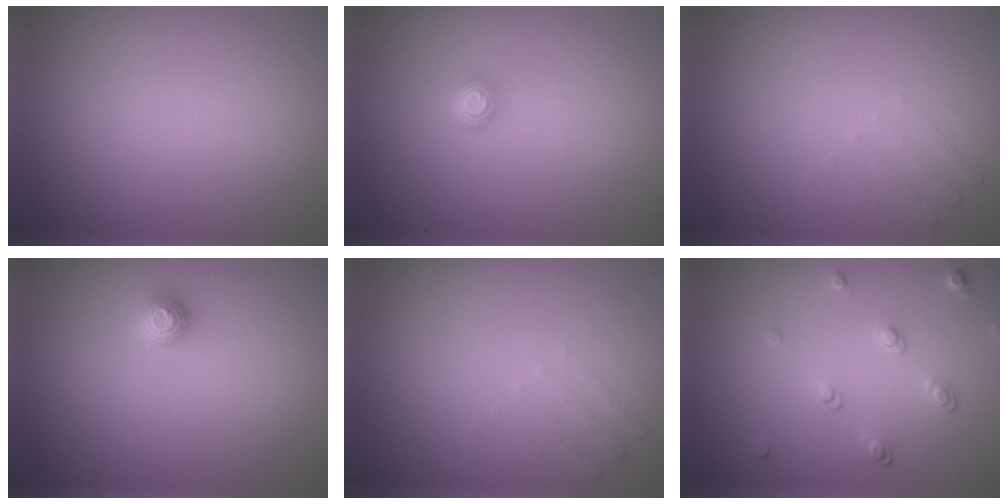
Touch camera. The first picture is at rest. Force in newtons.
{"total": 1.5, "press": 1.1, "slide": 1.1}
{"total": 1.3, "press": 1.3, "slide": 0.4}
{"total": 1.3, "press": 1.1, "slide": 0.7}
{"total": 1.3, "press": 1.3, "slide": 0.4}
{"total": 1.8, "press": 1.3, "slide": 1.2}